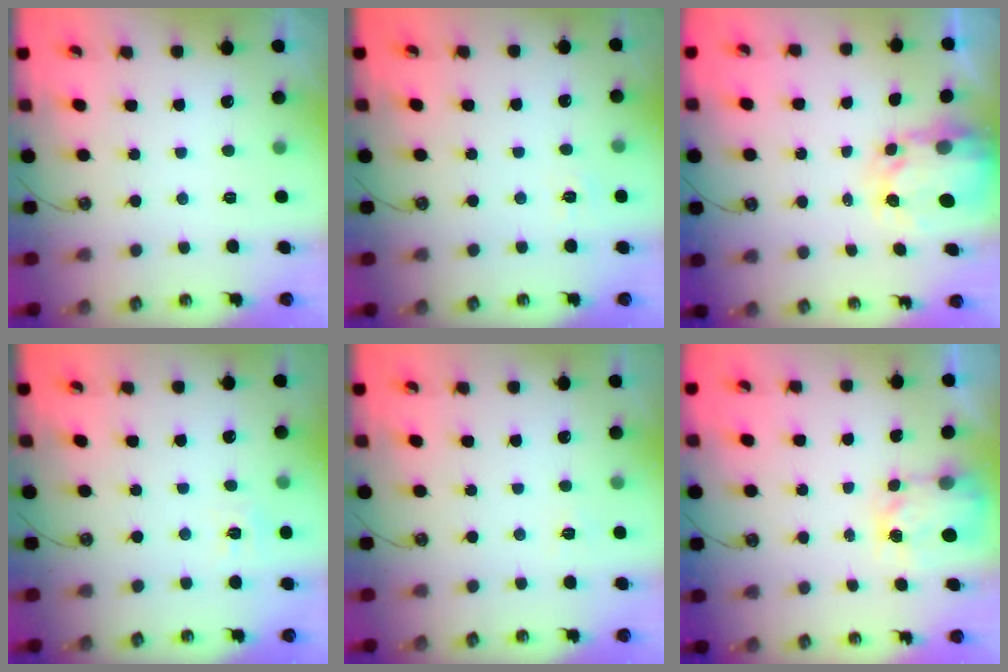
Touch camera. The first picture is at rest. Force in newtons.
{"total": 4.0, "press": 4.0, "slide": 0.5}
{"total": 4.4, "press": 4.4, "slide": 0.5}
{"total": 5.5, "press": 5.4, "slide": 0.7}
{"total": 3.5, "press": 3.4, "slide": 0.4}
{"total": 4.0, "press": 3.9, "slide": 0.6}